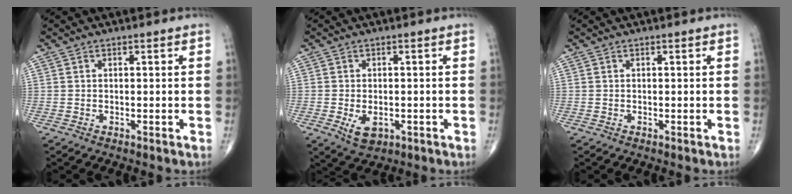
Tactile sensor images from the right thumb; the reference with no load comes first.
{"total": 4.5, "force": [-1.4, 2.8, 3.3], "torque": [-0.047, -0.003, -0.013]}
{"total": 0.0}